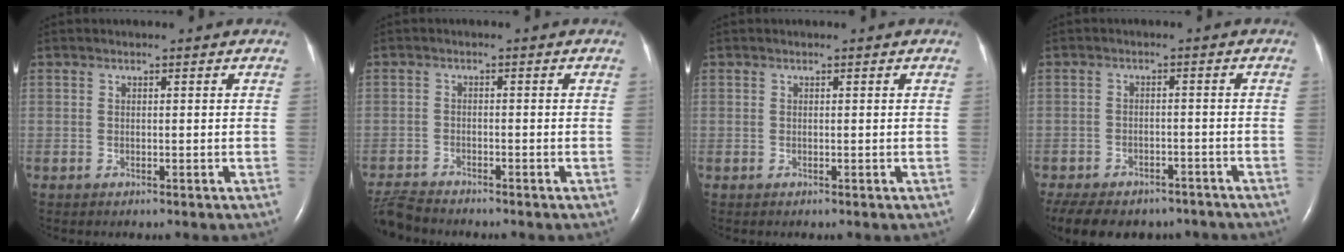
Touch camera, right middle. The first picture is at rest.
{"total": 5.3, "force": [-5.2, 0.5, 1.0], "torque": [-0.022, -0.019, -0.098]}
{"total": 0.0}
{"total": 17.6, "force": [-13.8, 8.4, 7.0], "torque": [-0.192, -0.011, -0.177]}